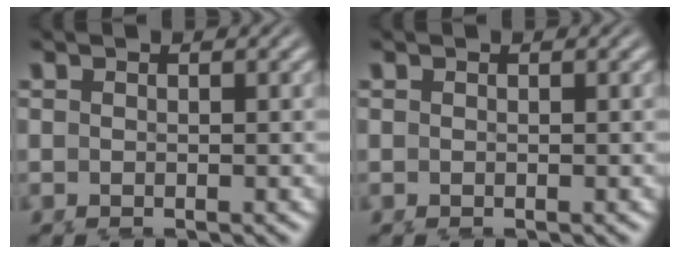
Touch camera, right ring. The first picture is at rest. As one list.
[{"total": 0.0}]